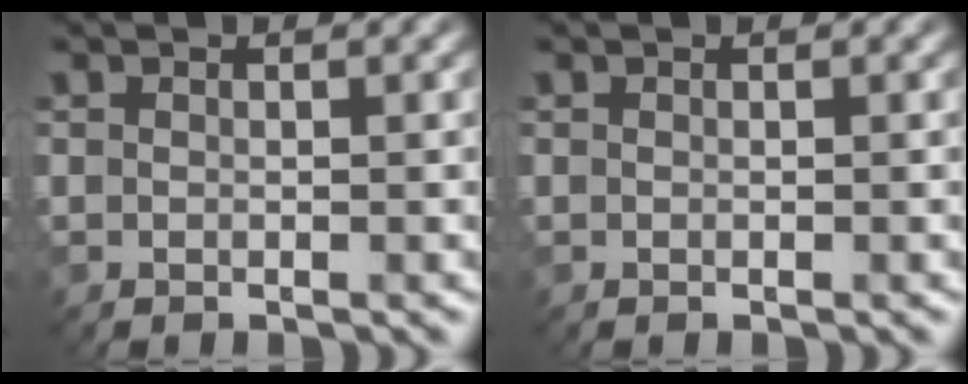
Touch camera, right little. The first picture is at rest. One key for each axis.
{"total": 0.0}